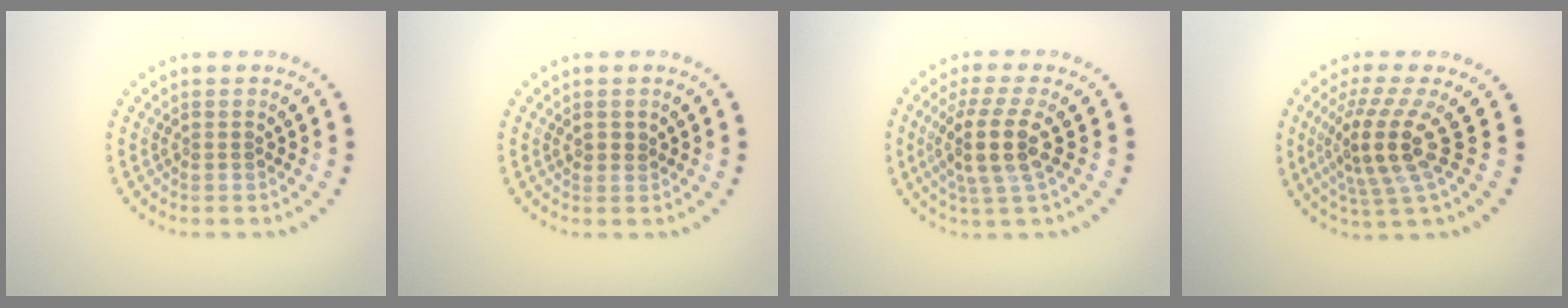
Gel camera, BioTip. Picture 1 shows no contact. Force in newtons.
{"total": 0.7, "press": 0.6, "slide": 0.4}
{"total": 4.1, "press": 3.4, "slide": 2.4}
{"total": 4.8, "press": 3.5, "slide": 3.3}